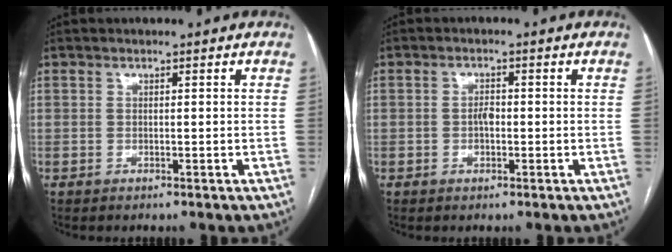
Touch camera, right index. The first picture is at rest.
{"total": 2.0, "force": [-0.4, 1.1, 1.6], "torque": [-0.025, 0.004, -0.005]}